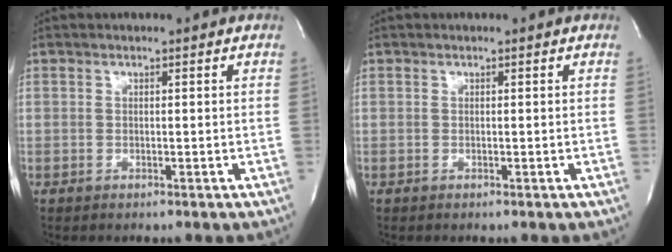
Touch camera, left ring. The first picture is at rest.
{"total": 0.0}